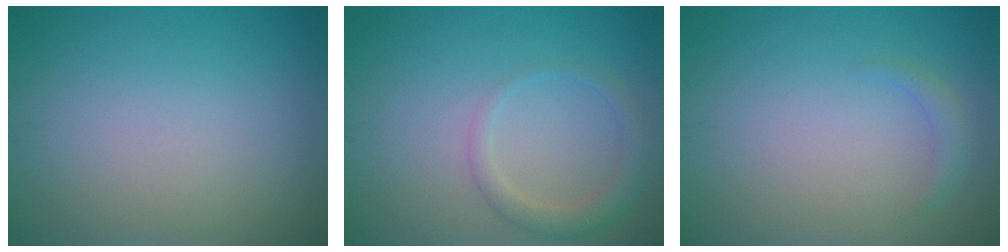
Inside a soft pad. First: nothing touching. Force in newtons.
{"total": 2.3, "press": 2.3, "slide": 0.2}
{"total": 1.1, "press": 1.1, "slide": 0.0}